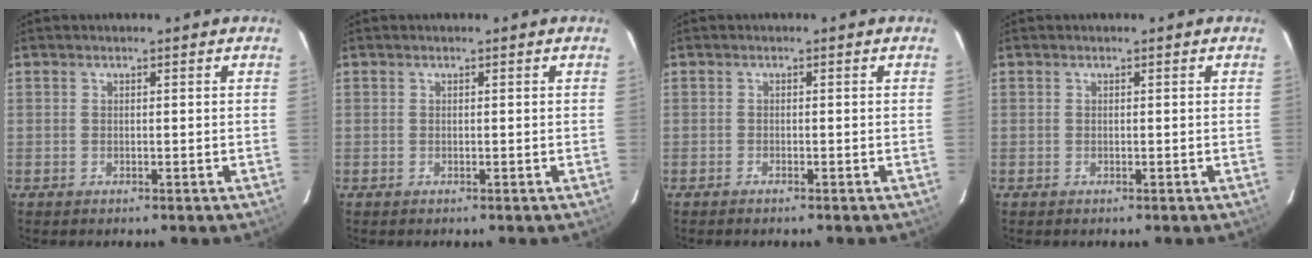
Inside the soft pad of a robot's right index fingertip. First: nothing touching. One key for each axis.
{"total": 0.0}
{"total": 0.7, "fx": -0.6, "fy": 0.1, "fz": 0.2, "tx": -0.006, "ty": 0.000, "tz": -0.013}
{"total": 0.0}